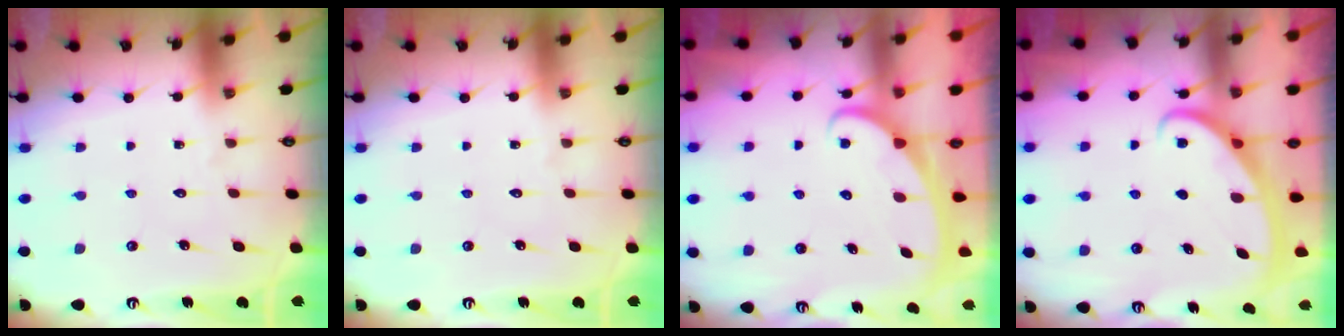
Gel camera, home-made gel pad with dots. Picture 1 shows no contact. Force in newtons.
{"total": 0.0}
{"total": 2.4, "press": 2.3, "slide": 0.4}
{"total": 2.7, "press": 2.7, "slide": 0.3}